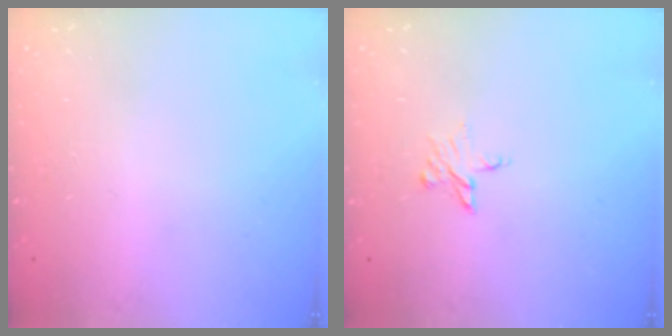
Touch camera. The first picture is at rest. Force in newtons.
{"total": 4.5, "press": 4.5, "slide": 0.4}